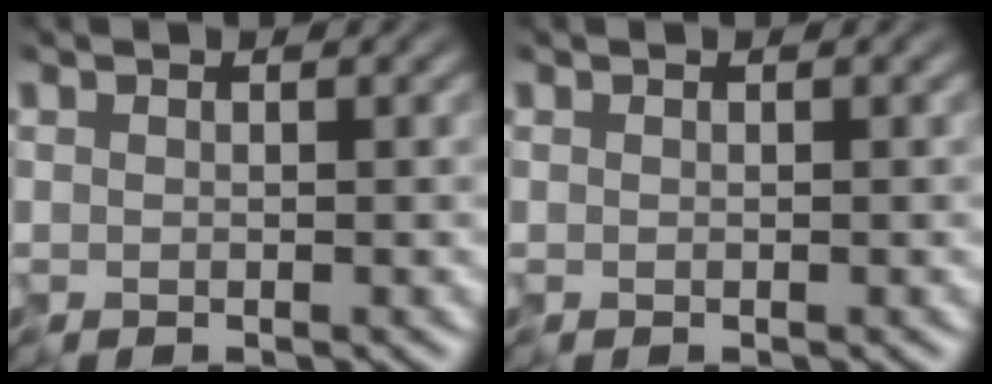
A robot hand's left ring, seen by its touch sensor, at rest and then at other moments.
{"total": 0.0}